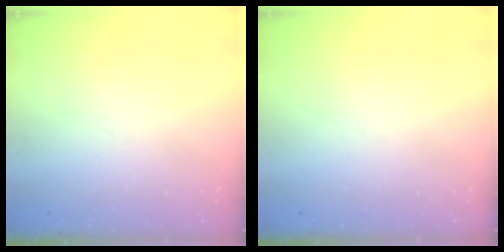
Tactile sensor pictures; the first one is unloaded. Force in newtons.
{"total": 0.0}